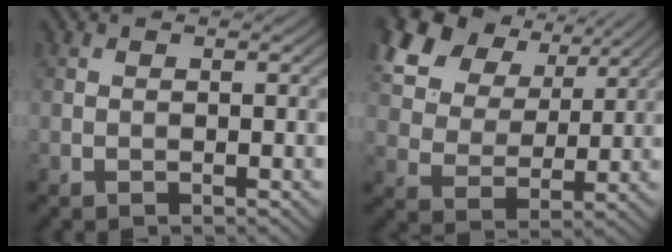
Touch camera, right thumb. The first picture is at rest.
{"total": 15.3, "force": [8.3, 9.9, 8.2], "torque": [-0.233, 0.030, 0.176]}